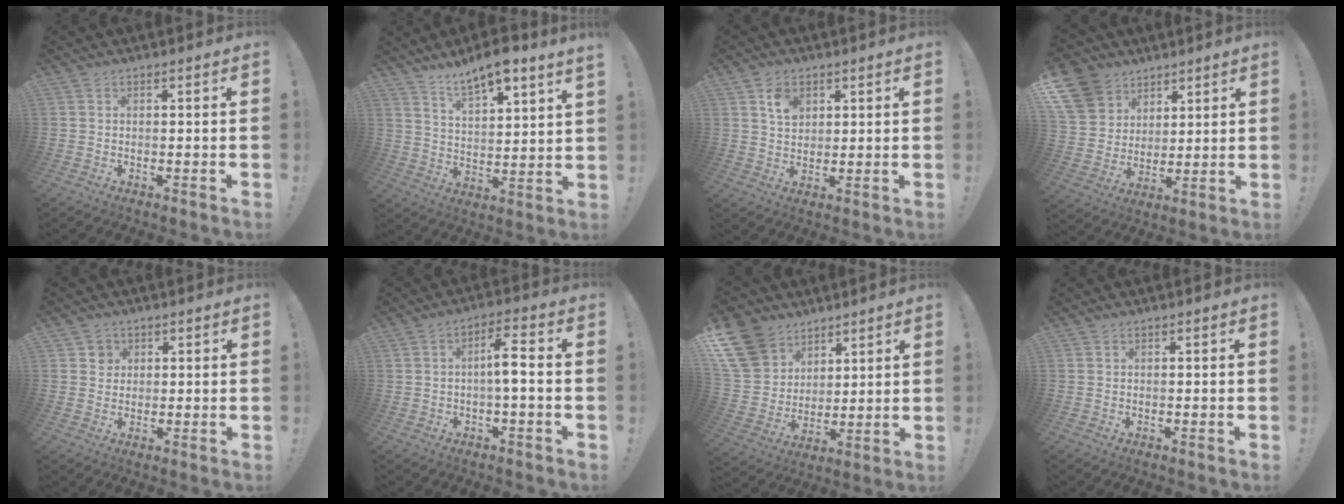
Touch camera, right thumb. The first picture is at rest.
{"total": 9.4, "force": [7.9, 0.9, 5.1], "torque": [-0.089, -0.052, 0.135]}
{"total": 5.9, "force": [3.0, 4.4, 2.6], "torque": [-0.022, -0.013, 0.052]}
{"total": 14.0, "force": [7.5, 10.7, 5.1], "torque": [-0.077, -0.044, 0.151]}
{"total": 3.1, "force": [1.0, 2.9, 0.6], "torque": [0.005, -0.004, 0.015]}
{"total": 7.2, "force": [-0.4, 1.7, 7.0], "torque": [-0.107, 0.004, -0.013]}
{"total": 15.9, "force": [8.5, 11.8, 6.4], "torque": [-0.110, -0.052, 0.175]}
{"total": 0.0}